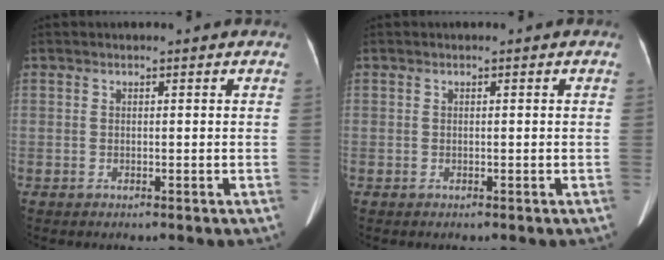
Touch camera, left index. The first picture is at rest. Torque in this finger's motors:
{"motor_torque": [0.00, 0.00, 0.00, 0.00]}